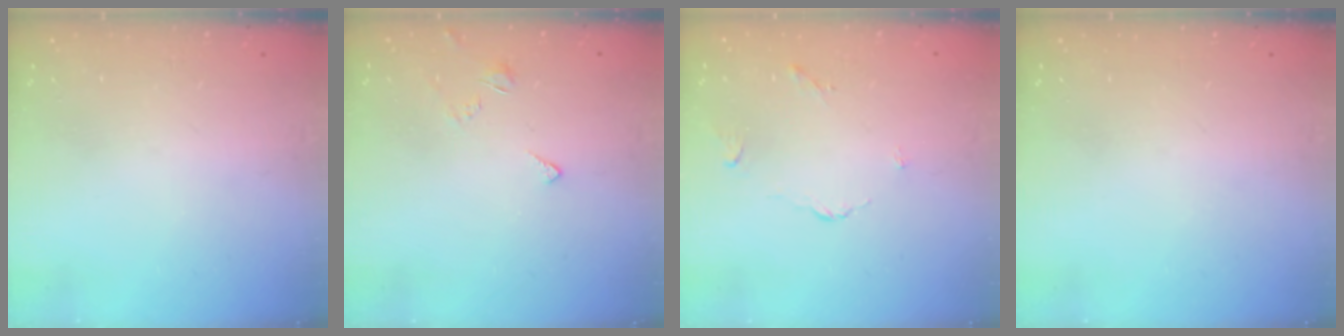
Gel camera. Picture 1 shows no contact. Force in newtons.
{"total": 2.5, "press": 2.4, "slide": 0.6}
{"total": 3.0, "press": 3.0, "slide": 0.5}
{"total": 0.0}